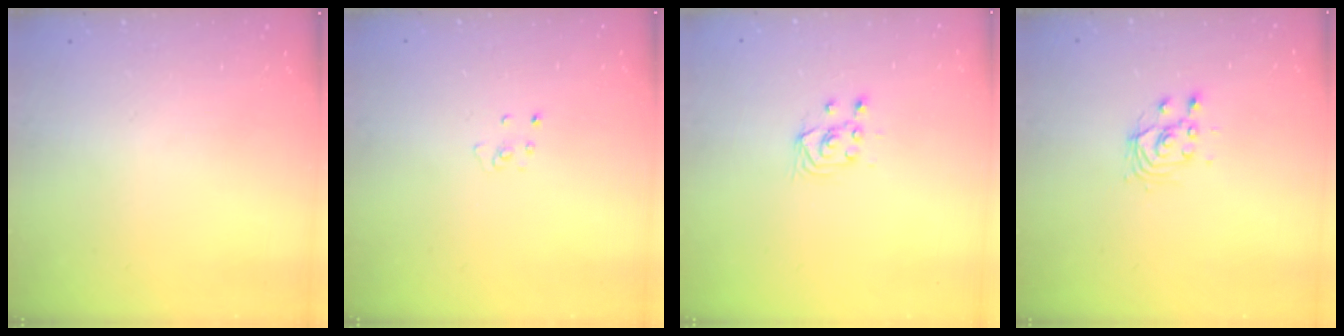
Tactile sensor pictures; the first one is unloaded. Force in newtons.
{"total": 2.3, "press": 2.3, "slide": 0.2}
{"total": 2.9, "press": 2.7, "slide": 1.0}
{"total": 3.4, "press": 3.4, "slide": 0.2}